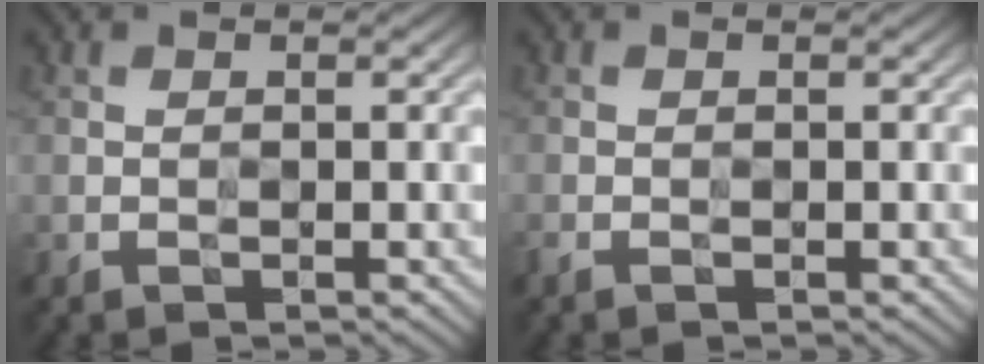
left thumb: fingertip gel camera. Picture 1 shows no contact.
{"total": 0.6, "force": [-0.6, 0.1, 0.2], "torque": [-0.006, -0.001, -0.014]}